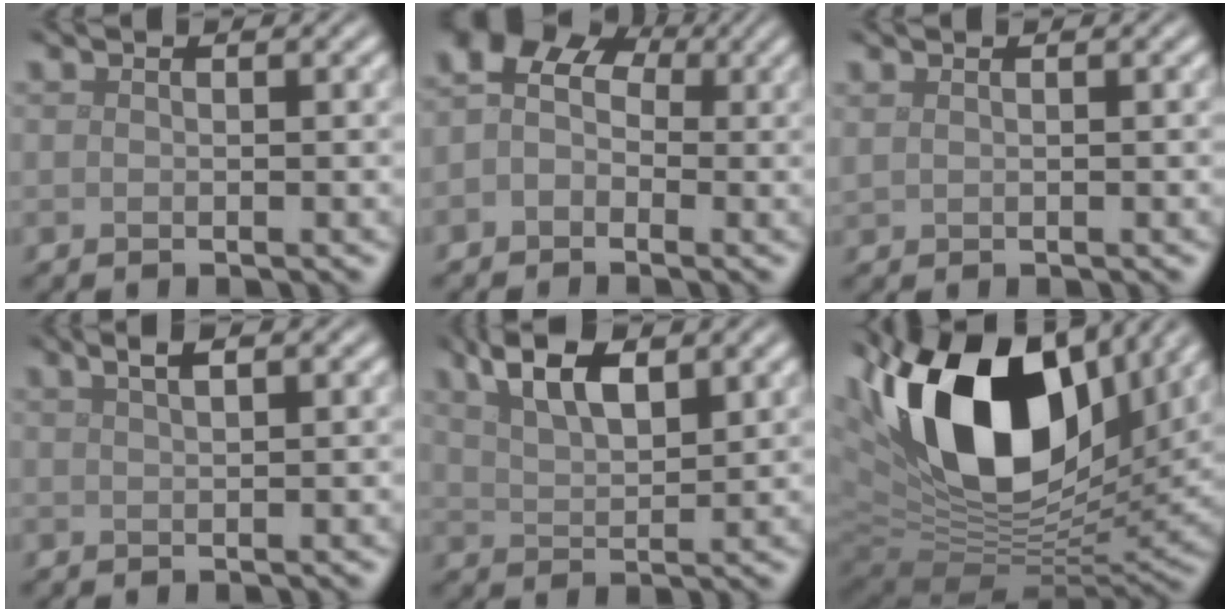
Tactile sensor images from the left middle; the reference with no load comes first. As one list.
[{"total": 5.5, "force": [0.3, 4.4, 3.3], "torque": [-0.044, 0.020, -0.010]}, {"total": 0.6, "force": [0.5, 0.2, 0.2], "torque": [-0.008, 0.001, 0.010]}, {"total": 2.0, "force": [1.2, 0.5, 1.5], "torque": [-0.023, 0.006, 0.021]}, {"total": 5.6, "force": [3.1, 2.3, 4.1], "torque": [-0.081, 0.009, 0.055]}, {"total": 19.3, "force": [6.9, 11.0, 14.3], "torque": [-0.274, 0.022, 0.112]}]